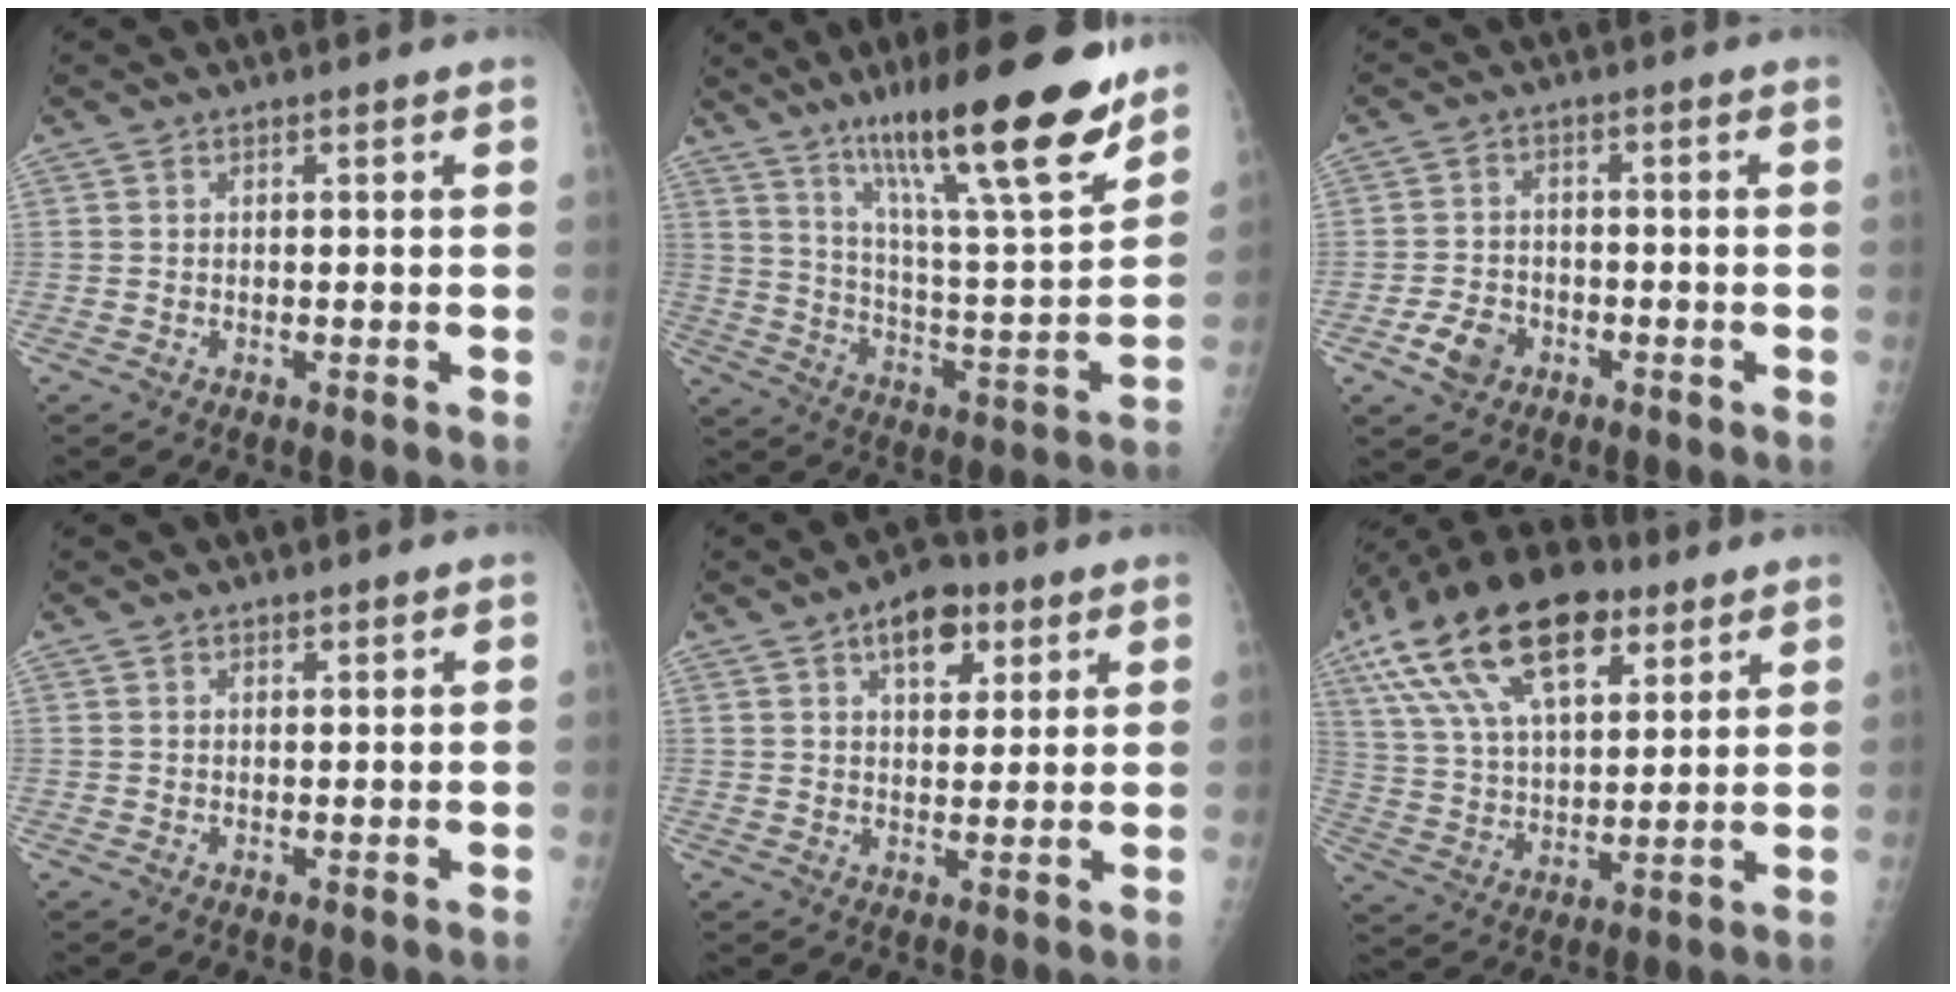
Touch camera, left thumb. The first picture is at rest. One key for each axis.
{"total": 24.2, "fx": 16.5, "fy": 3.8, "fz": 17.3, "tx": -0.256, "ty": -0.076, "tz": 0.273}
{"total": 5.0, "fx": -2.5, "fy": 3.7, "fz": 2.3, "tx": -0.035, "ty": 0.014, "tz": -0.041}
{"total": 0.8, "fx": 0.7, "fy": 0.4, "fz": 0.1, "tx": 0.006, "ty": -0.006, "tz": 0.008}
{"total": 8.2, "fx": 4.2, "fy": 4.8, "fz": 5.2, "tx": -0.047, "ty": -0.012, "tz": 0.058}
{"total": 23.8, "fx": 12.4, "fy": 11.9, "fz": 16.4, "tx": -0.297, "ty": -0.003, "tz": 0.218}